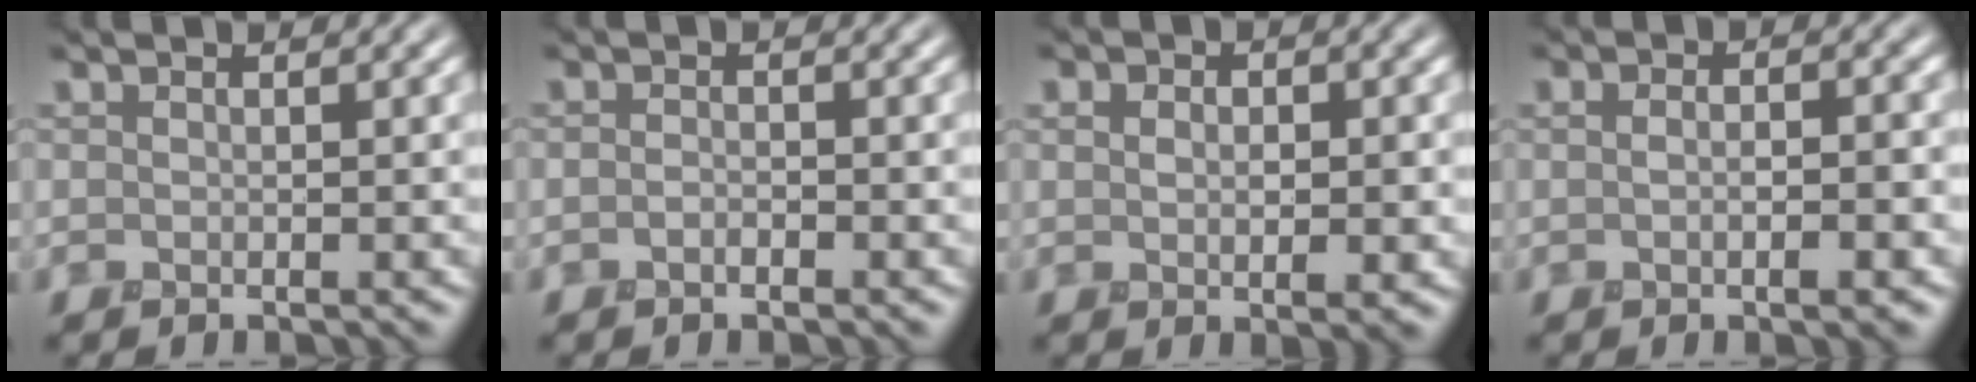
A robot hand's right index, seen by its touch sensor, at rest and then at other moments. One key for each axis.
{"total": 0.8, "fx": -0.5, "fy": 0.4, "fz": 0.5, "tx": -0.012, "ty": 0.002, "tz": -0.011}
{"total": 3.2, "fx": 0.4, "fy": 2.0, "fz": 2.4, "tx": -0.029, "ty": 0.003, "tz": 0.001}
{"total": 3.8, "fx": -0.2, "fy": 2.0, "fz": 3.3, "tx": -0.020, "ty": 0.006, "tz": -0.010}